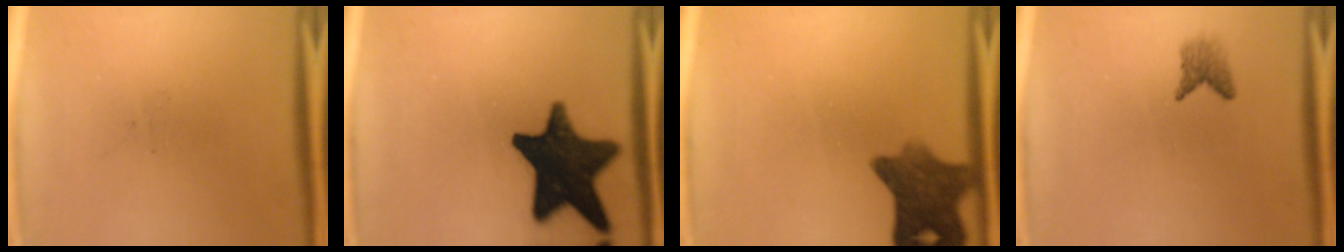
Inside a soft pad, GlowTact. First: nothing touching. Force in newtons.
{"total": 17.0}
{"total": 8.5}
{"total": 1.9}